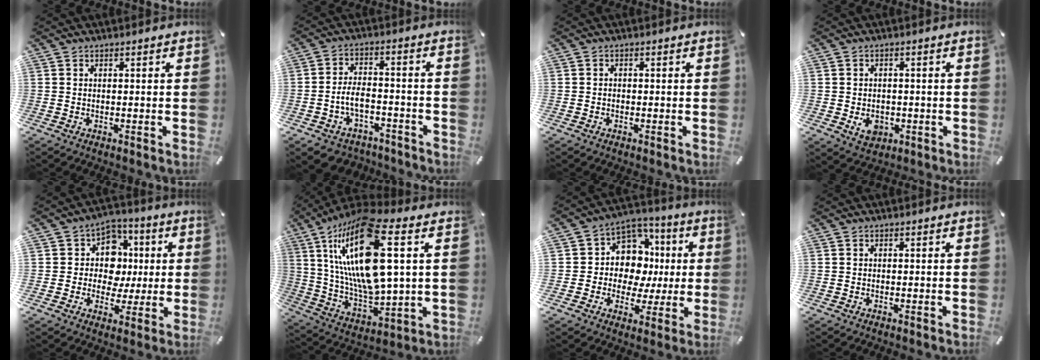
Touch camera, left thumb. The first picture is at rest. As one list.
[{"total": 6.6, "force": [-3.1, 4.5, 3.8], "torque": [-0.073, 0.022, -0.056]}, {"total": 0.7, "force": [-0.4, 0.4, 0.3], "torque": [-0.005, 0.002, -0.010]}, {"total": 5.2, "force": [-1.3, 4.3, 2.7], "torque": [-0.041, -0.003, -0.023]}, {"total": 11.4, "force": [0.5, 10.3, 4.7], "torque": [-0.073, 0.010, 0.017]}, {"total": 24.1, "force": [7.7, 8.8, 21.0], "torque": [-0.456, -0.033, 0.123]}, {"total": 11.3, "force": [0.8, 10.7, 3.8], "torque": [-0.058, -0.016, 0.026]}, {"total": 0.0}]